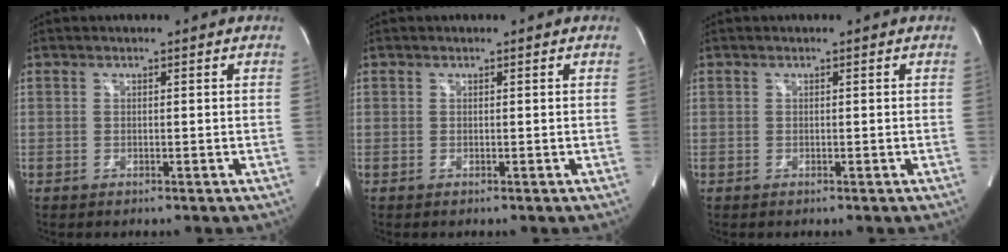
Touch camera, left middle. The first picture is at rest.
{"total": 1.5, "force": [-0.5, -1.3, -0.6], "torque": [0.007, -0.009, -0.006]}
{"total": 0.0}